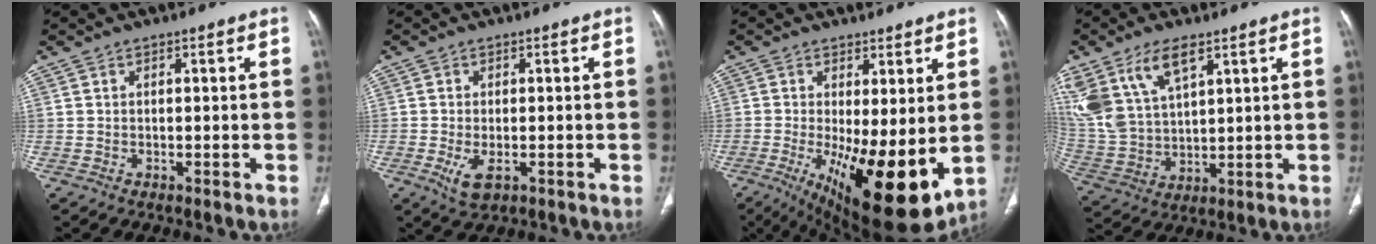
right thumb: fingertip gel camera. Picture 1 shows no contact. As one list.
[{"total": 4.2, "force": [-1.4, 2.1, 3.3], "torque": [-0.066, -0.010, -0.019]}, {"total": 16.8, "force": [-2.7, 5.8, 15.5], "torque": [-0.234, -0.035, -0.018]}, {"total": 15.5, "force": [8.3, 8.1, 10.3], "torque": [-0.212, -0.019, 0.176]}]